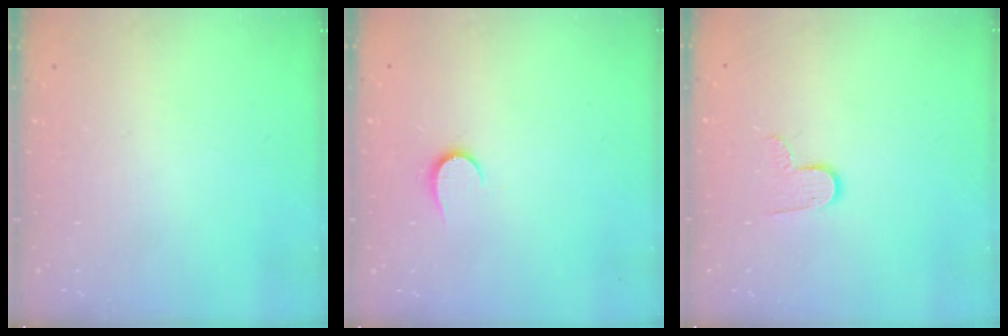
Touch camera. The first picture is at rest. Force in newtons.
{"total": 6.7, "press": 6.7, "slide": 0.6}
{"total": 7.6, "press": 7.6, "slide": 0.6}